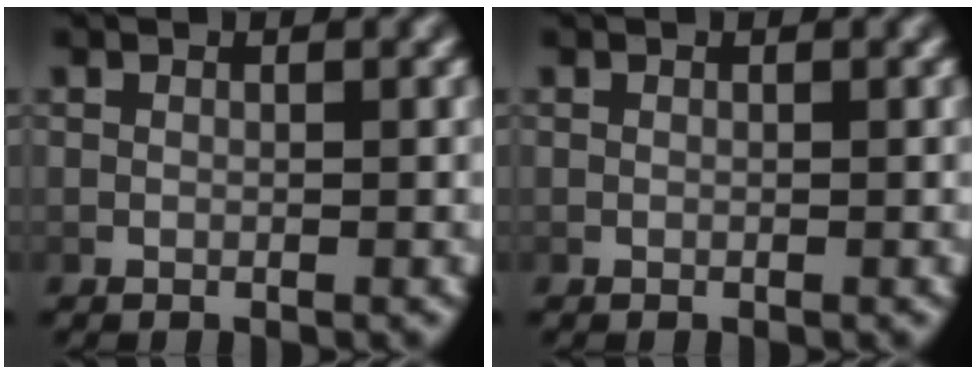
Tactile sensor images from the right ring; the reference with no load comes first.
{"total": 0.0}